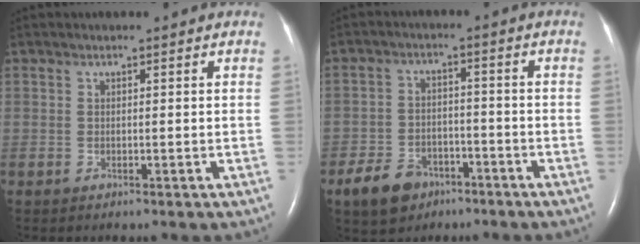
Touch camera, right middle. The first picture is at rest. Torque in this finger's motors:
{"motor_torque": [0.89, -0.80, 0.13, 0.02]}